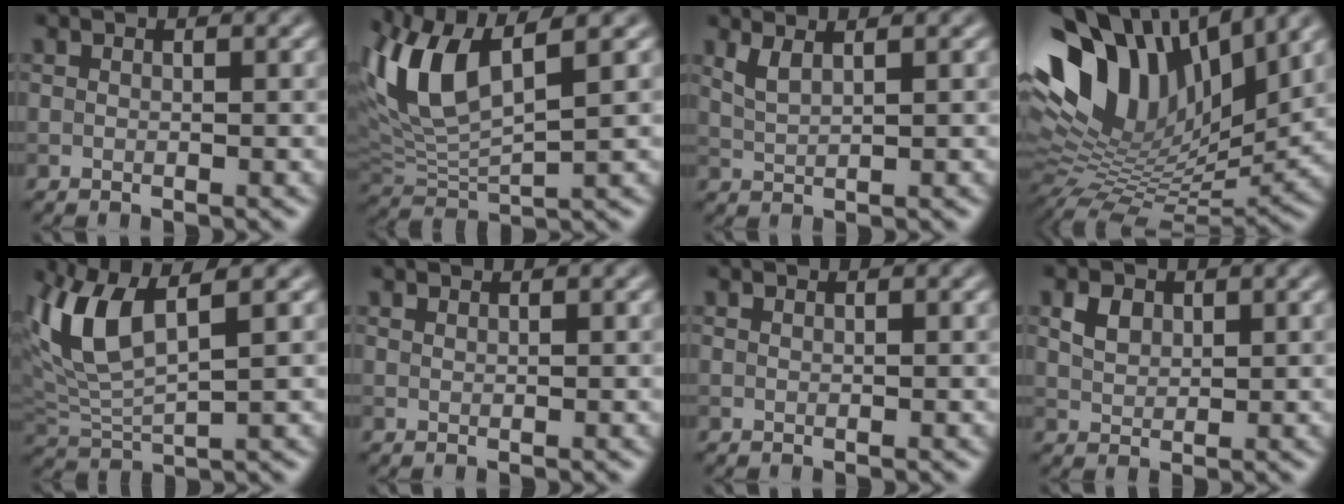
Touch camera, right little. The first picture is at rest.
{"total": 8.3, "force": [3.3, 3.0, 7.0], "torque": [-0.158, 0.011, 0.061]}
{"total": 1.9, "force": [1.2, 0.6, 1.4], "torque": [-0.027, -0.001, 0.025]}
{"total": 16.1, "force": [6.7, 7.9, 12.3], "torque": [-0.238, 0.032, 0.110]}
{"total": 6.6, "force": [2.8, 2.3, 5.5], "torque": [-0.130, 0.007, 0.056]}
{"total": 0.6, "force": [0.5, 0.1, 0.1], "torque": [-0.001, -0.003, 0.009]}
{"total": 0.0}
{"total": 2.1, "force": [1.0, 1.5, 1.1], "torque": [-0.026, 0.003, 0.020]}